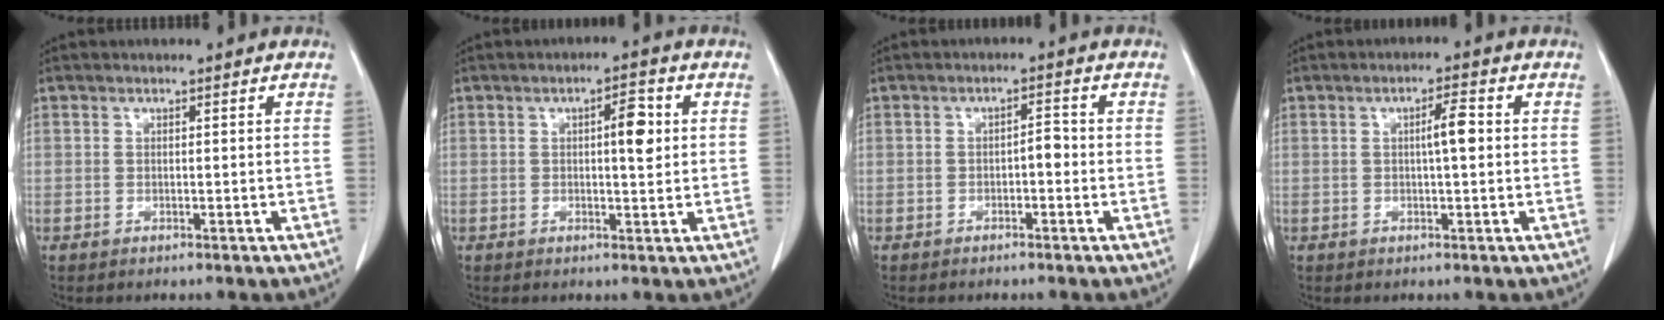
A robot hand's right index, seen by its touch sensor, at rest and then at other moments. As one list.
[{"total": 4.4, "force": [0.9, 1.1, 4.2], "torque": [-0.062, 0.004, 0.011]}, {"total": 2.1, "force": [-0.6, 0.8, 1.8], "torque": [-0.022, 0.006, -0.010]}, {"total": 3.5, "force": [0.4, 0.4, 3.5], "torque": [-0.058, 0.005, 0.005]}]